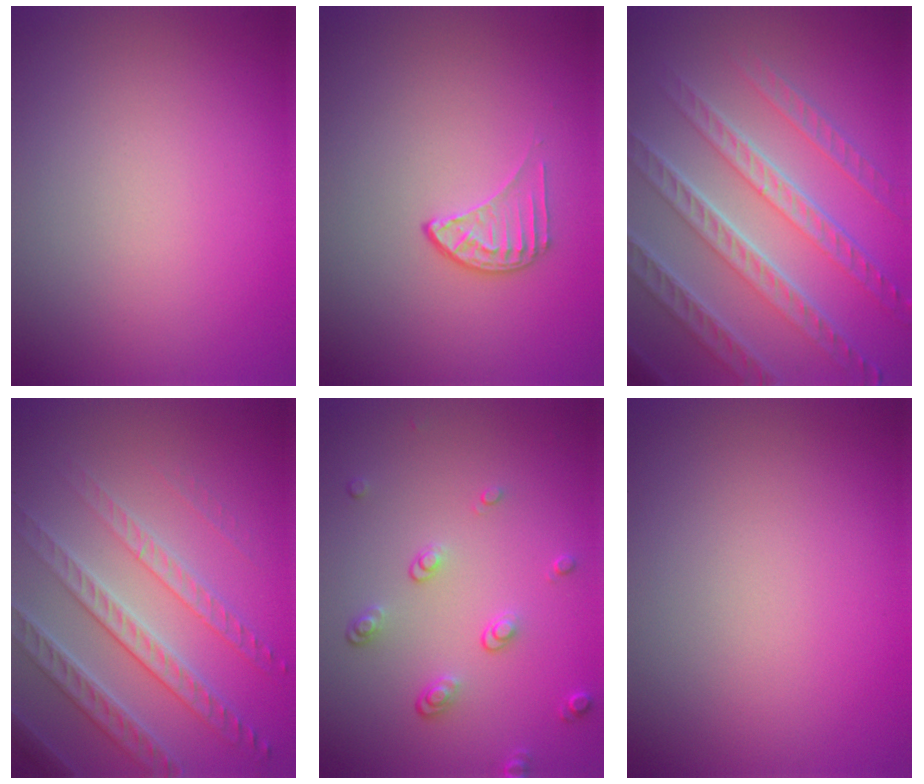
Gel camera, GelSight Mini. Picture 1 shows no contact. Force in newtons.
{"total": 1.6, "press": 1.0, "slide": 1.2}
{"total": 8.3, "press": 5.8, "slide": 5.9}
{"total": 6.0, "press": 4.6, "slide": 3.8}
{"total": 2.2, "press": 1.4, "slide": 1.7}
{"total": 0.0}